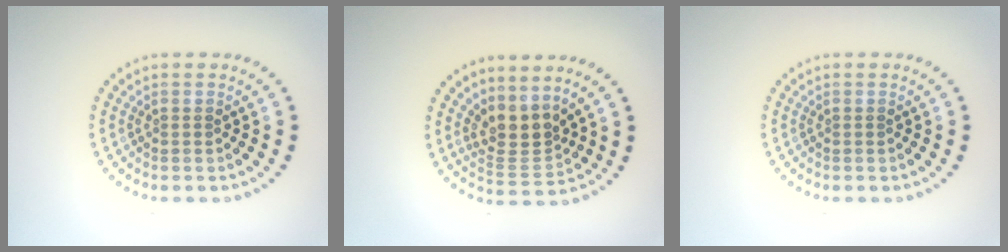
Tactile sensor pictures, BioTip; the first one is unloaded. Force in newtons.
{"total": 3.2, "press": 2.4, "slide": 2.1}
{"total": 0.0}